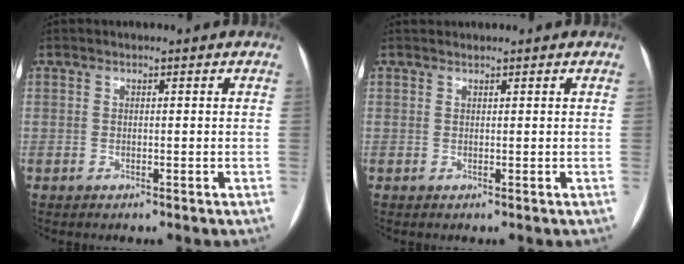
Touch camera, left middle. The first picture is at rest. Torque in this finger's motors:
{"motor_torque": [0.06, -0.22, 0.04, 0.00]}